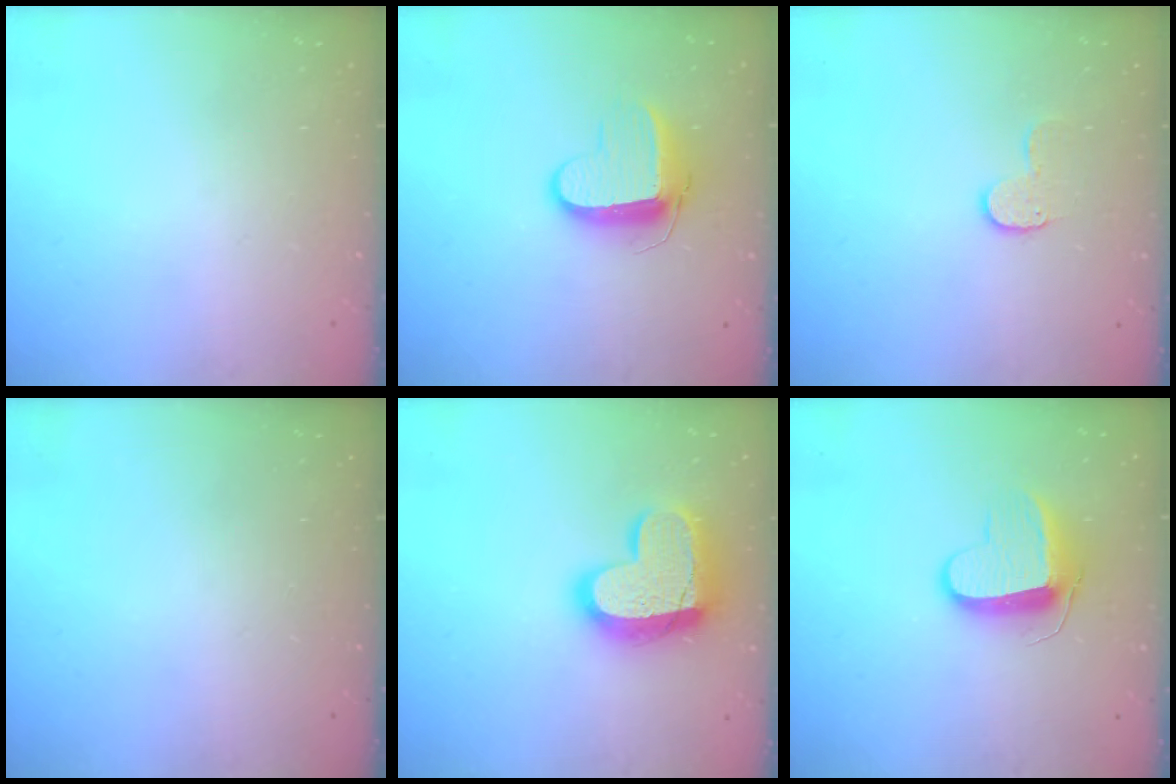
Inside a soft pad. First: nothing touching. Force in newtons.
{"total": 9.6, "press": 9.6, "slide": 0.8}
{"total": 6.5, "press": 6.4, "slide": 0.4}
{"total": 0.0}
{"total": 17.6, "press": 17.6, "slide": 1.5}
{"total": 9.8, "press": 9.8, "slide": 0.1}